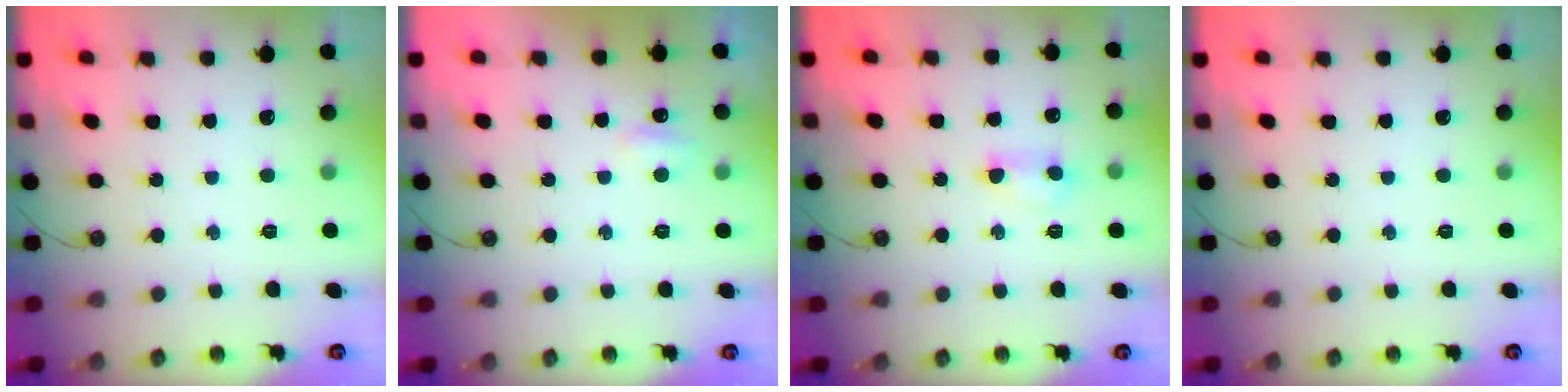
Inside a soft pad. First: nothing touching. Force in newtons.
{"total": 4.3, "press": 4.3, "slide": 0.7}
{"total": 6.6, "press": 6.5, "slide": 1.0}
{"total": 0.0}